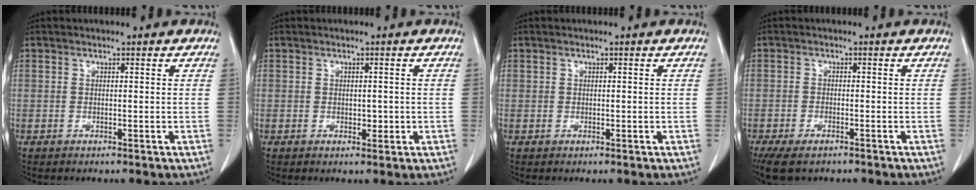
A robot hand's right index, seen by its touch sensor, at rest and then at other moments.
{"total": 1.7, "force": [-0.3, 1.1, 1.3], "torque": [-0.016, 0.000, 0.002]}
{"total": 0.0}
{"total": 6.3, "force": [-4.6, 2.5, 3.5], "torque": [-0.059, -0.011, -0.074]}